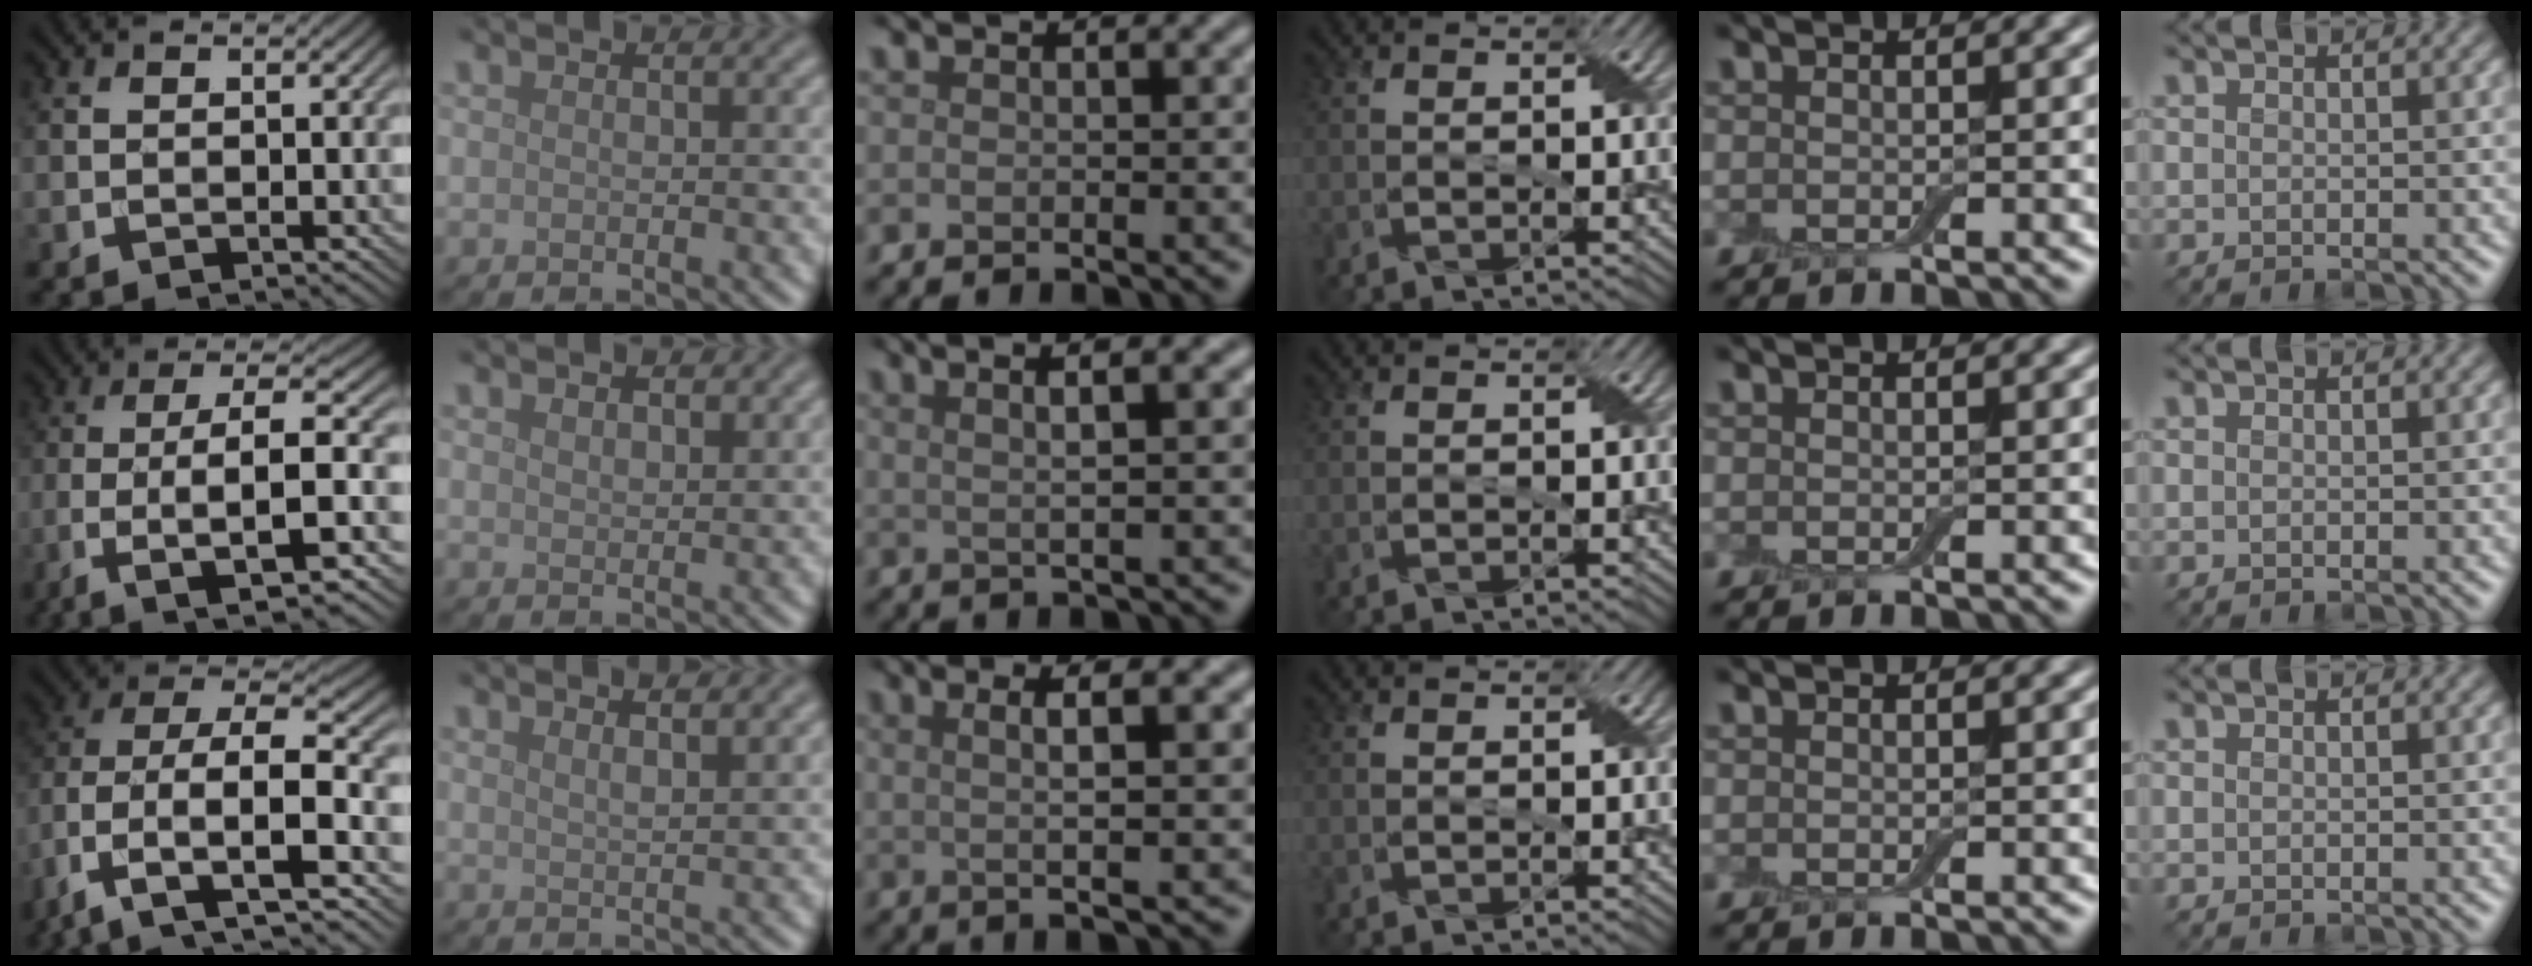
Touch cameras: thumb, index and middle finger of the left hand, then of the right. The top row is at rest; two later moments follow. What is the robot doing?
{"motion": "peel", "object": "bubble wrap"}